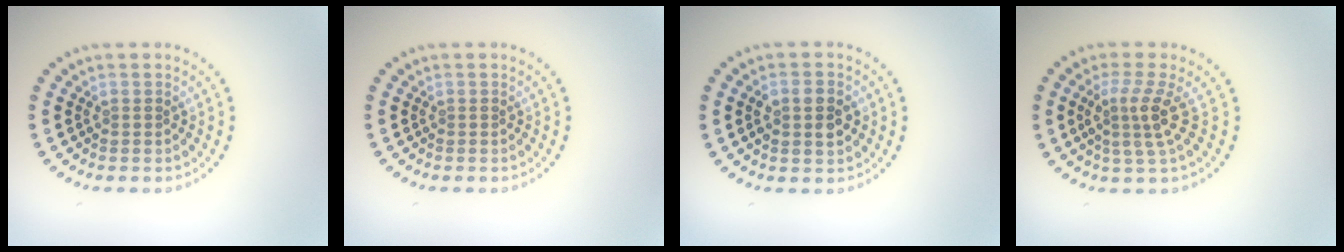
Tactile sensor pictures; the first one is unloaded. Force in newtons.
{"total": 0.0}
{"total": 2.7, "press": 2.7, "slide": 0.2}
{"total": 3.1, "press": 2.2, "slide": 2.1}